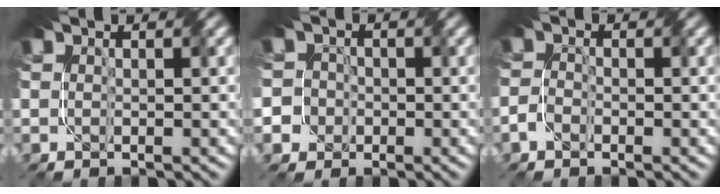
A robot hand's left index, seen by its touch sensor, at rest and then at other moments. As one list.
[{"total": 5.2, "force": [-2.4, 4.6, 0.5], "torque": [-0.011, 0.010, -0.070]}, {"total": 1.4, "force": [-1.3, 0.2, 0.3], "torque": [-0.006, 0.004, -0.032]}]